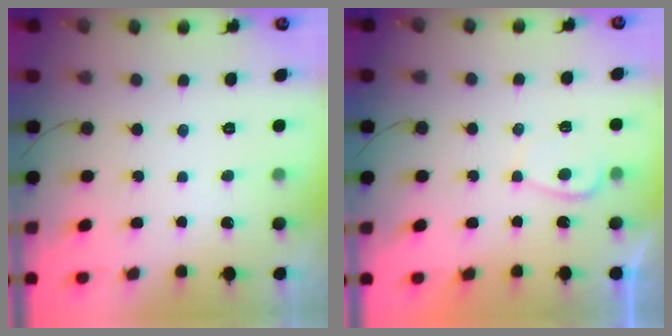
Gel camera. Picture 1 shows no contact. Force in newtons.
{"total": 2.3, "press": 2.2, "slide": 0.8}